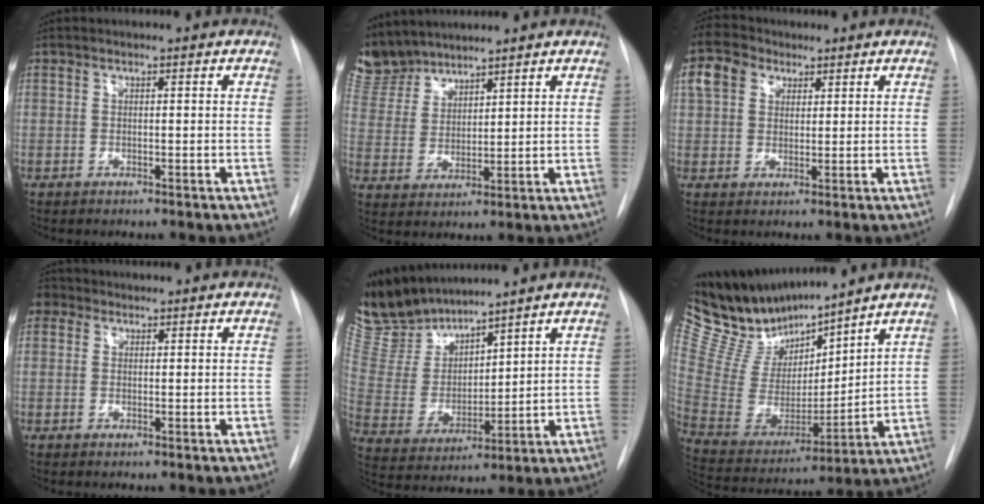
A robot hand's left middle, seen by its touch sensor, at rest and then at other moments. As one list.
[{"total": 8.7, "force": [8.2, 2.4, 1.1], "torque": [-0.031, 0.005, 0.180]}, {"total": 9.0, "force": [5.0, 6.4, 3.8], "torque": [-0.089, 0.033, 0.094]}, {"total": 2.4, "force": [1.3, 2.0, 0.5], "torque": [-0.006, 0.011, 0.019]}, {"total": 12.4, "force": [11.7, 2.8, 2.8], "torque": [-0.072, -0.006, 0.251]}, {"total": 16.7, "force": [15.3, 2.6, 6.1], "torque": [-0.129, -0.013, 0.300]}]